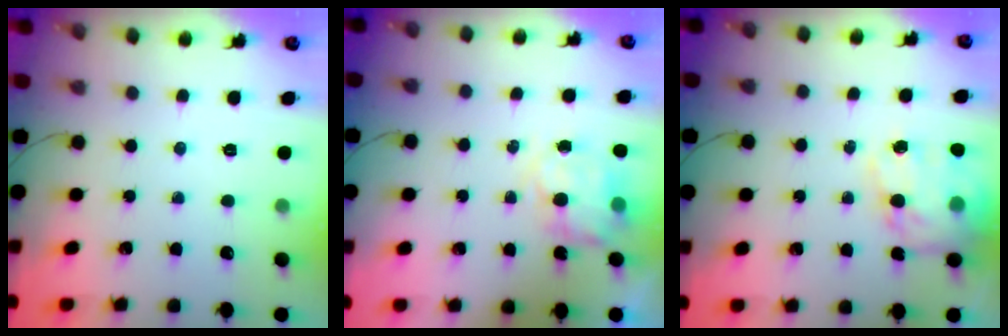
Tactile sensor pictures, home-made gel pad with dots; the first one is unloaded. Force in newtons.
{"total": 7.9, "press": 7.8, "slide": 1.1}
{"total": 14.1, "press": 13.7, "slide": 3.3}